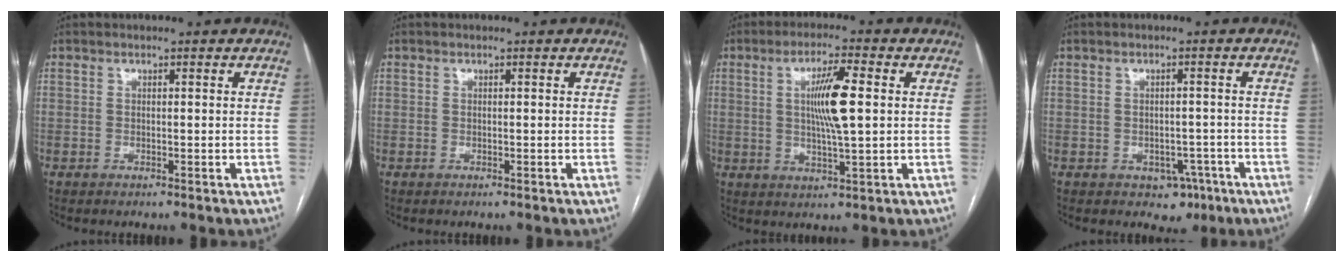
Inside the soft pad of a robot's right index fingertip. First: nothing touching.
{"total": 0.0}
{"total": 8.3, "force": [1.3, 0.6, 8.2], "torque": [-0.151, -0.001, 0.022]}
{"total": 4.1, "force": [-2.1, 3.0, 1.9], "torque": [-0.013, 0.006, -0.019]}